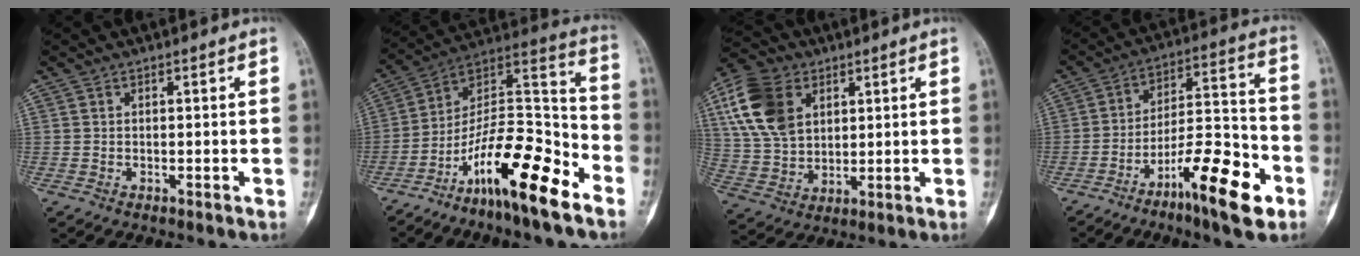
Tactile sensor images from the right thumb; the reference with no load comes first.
{"total": 19.6, "force": [-11.8, 4.9, 14.9], "torque": [-0.249, 0.097, -0.200]}
{"total": 14.8, "force": [5.5, 10.3, 9.0], "torque": [-0.166, -0.006, 0.106]}
{"total": 16.0, "force": [-8.4, 4.1, 13.0], "torque": [-0.207, 0.064, -0.133]}